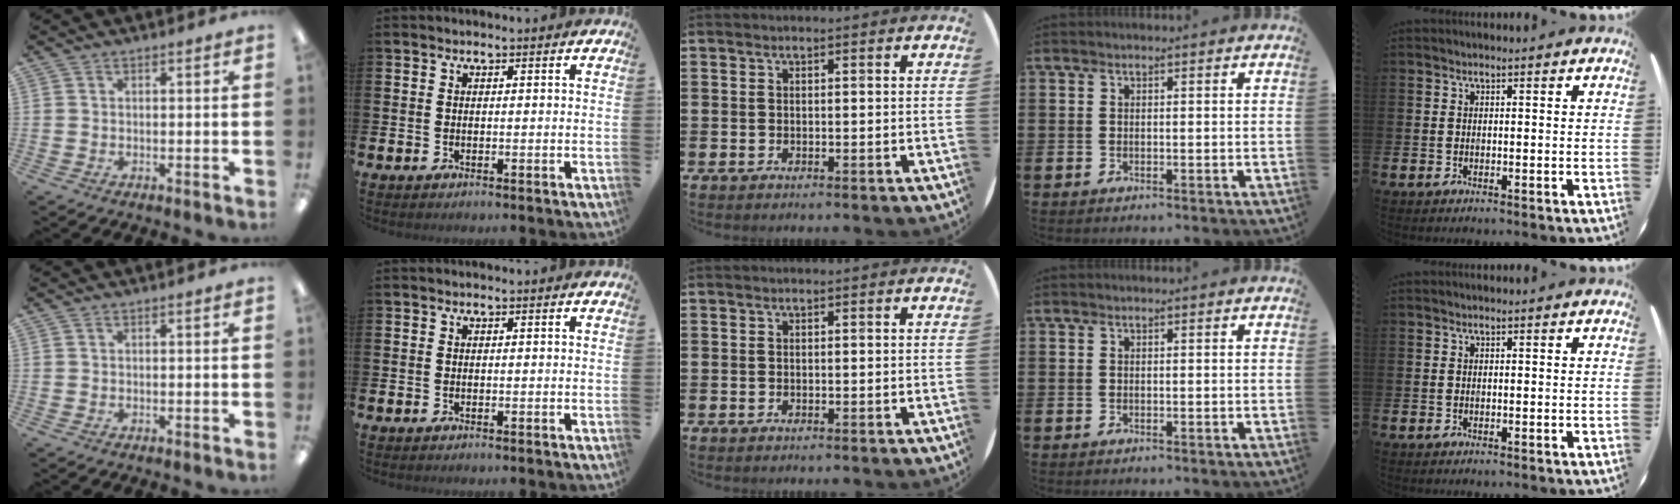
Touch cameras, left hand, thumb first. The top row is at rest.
{}